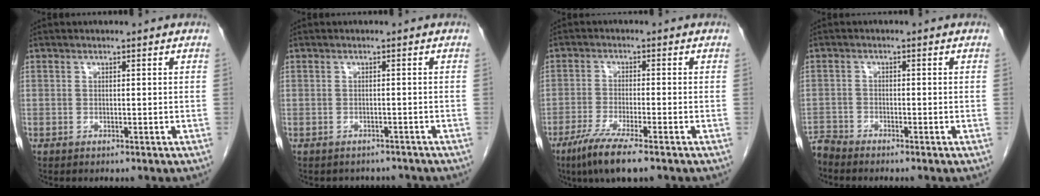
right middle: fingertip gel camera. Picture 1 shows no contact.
{"total": 4.3, "force": [-3.8, 1.9, 0.2], "torque": [-0.001, 0.006, -0.045]}
{"total": 7.6, "force": [-5.2, 0.3, 5.6], "torque": [-0.104, -0.021, -0.090]}
{"total": 2.8, "force": [-2.8, 0.0, -0.2], "torque": [0.011, -0.010, -0.054]}